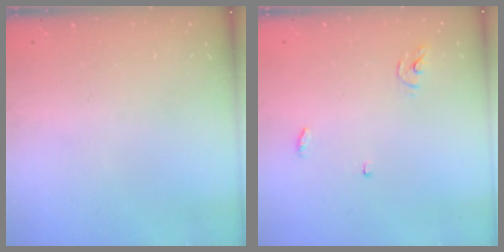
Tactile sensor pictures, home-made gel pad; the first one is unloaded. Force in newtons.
{"total": 3.9, "press": 3.9, "slide": 0.4}